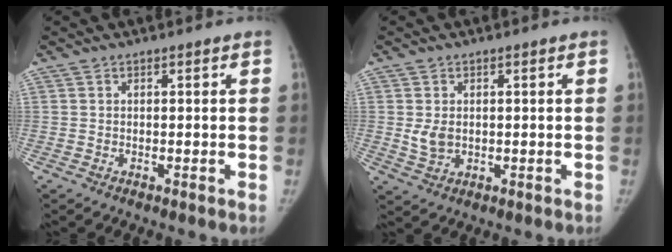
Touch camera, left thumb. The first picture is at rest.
{"total": 3.4, "force": [0.1, 2.5, 2.3], "torque": [-0.038, -0.005, 0.008]}